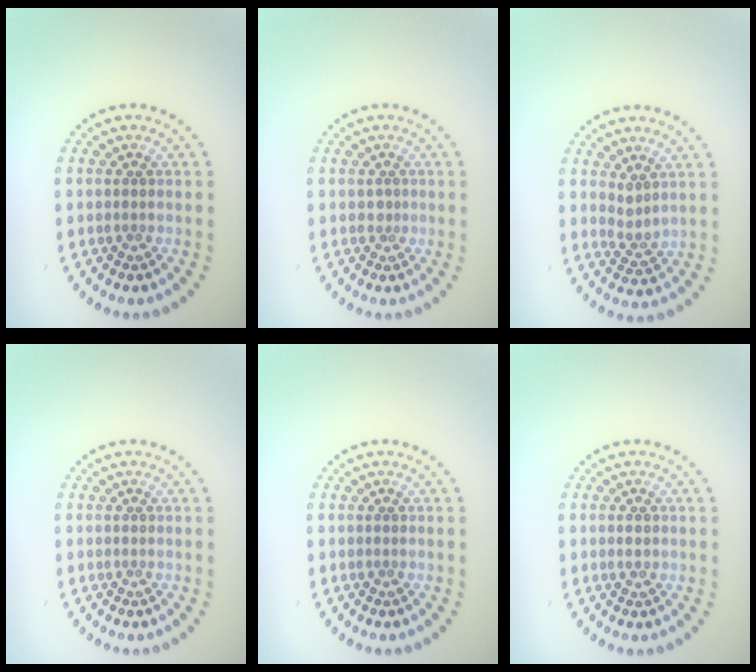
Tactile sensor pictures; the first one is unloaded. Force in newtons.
{"total": 0.8, "press": 0.3, "slide": 0.7}
{"total": 1.6, "press": 1.3, "slide": 1.0}
{"total": 0.0}
{"total": 0.0}
{"total": 1.1, "press": 1.1, "slide": 0.1}